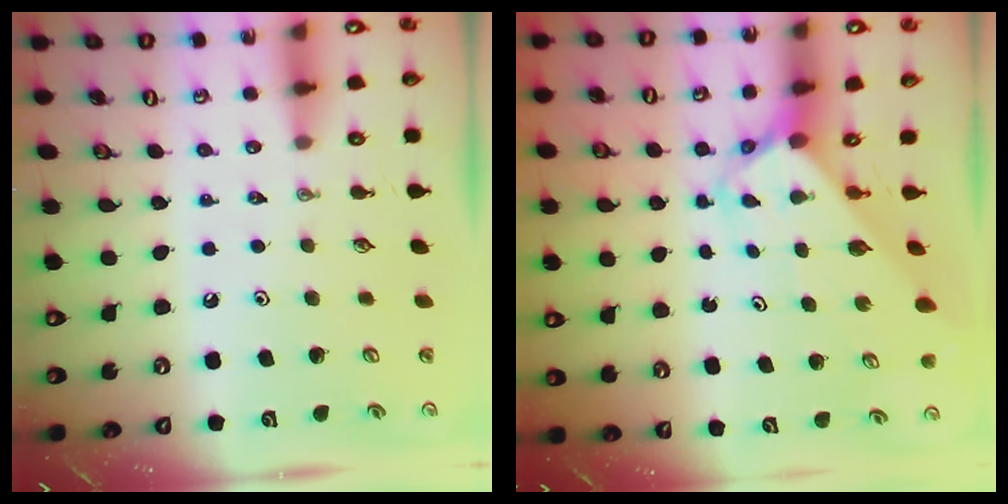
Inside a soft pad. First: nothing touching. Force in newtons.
{"total": 2.6, "press": 2.6, "slide": 0.2}